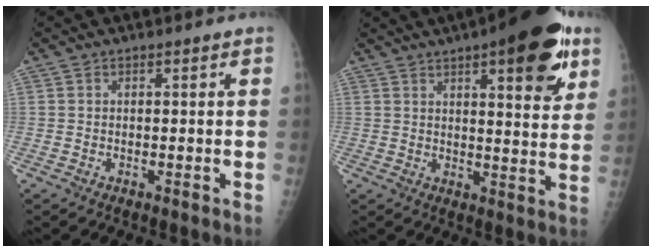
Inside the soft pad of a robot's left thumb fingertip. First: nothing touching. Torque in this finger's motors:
{"motor_torque": [2.24, 0.95, 1.51, -0.75, 0.27]}